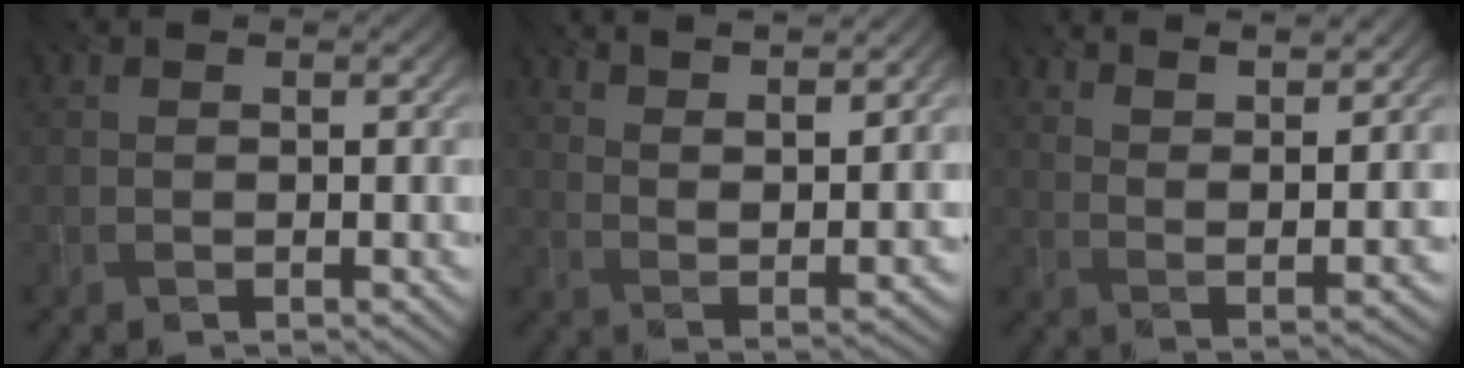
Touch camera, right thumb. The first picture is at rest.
{"total": 10.3, "force": [7.4, 2.0, 6.8], "torque": [-0.110, 0.005, 0.103]}
{"total": 9.9, "force": [7.4, 1.7, 6.3], "torque": [-0.097, -0.004, 0.104]}